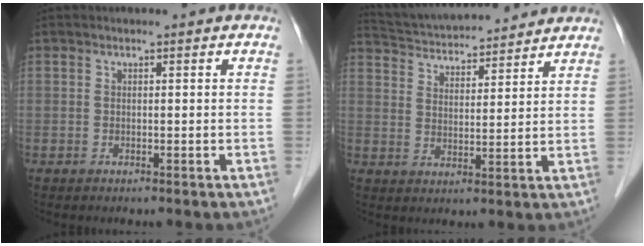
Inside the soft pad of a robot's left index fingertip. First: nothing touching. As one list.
[{"total": 15.9, "force": [14.8, 2.3, 5.1], "torque": [-0.089, 0.032, 0.232]}]